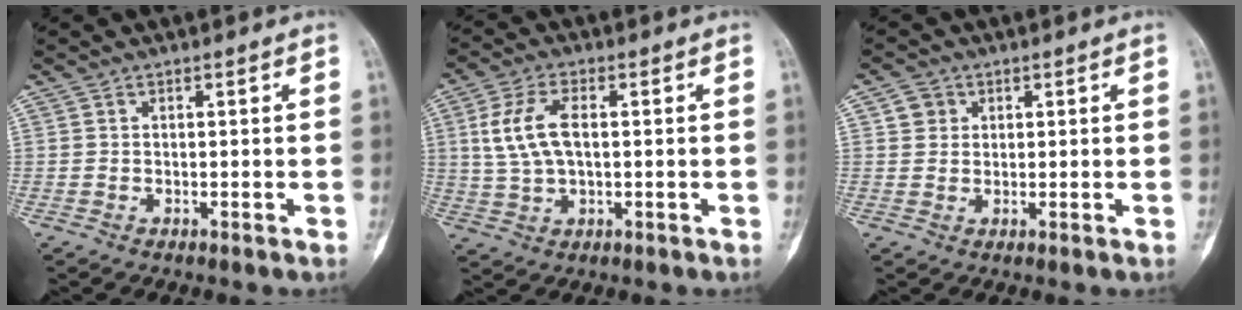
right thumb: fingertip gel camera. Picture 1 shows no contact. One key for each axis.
{"total": 8.8, "fx": 1.2, "fy": 4.6, "fz": 7.4, "tx": -0.158, "ty": 0.011, "tz": 0.029}
{"total": 2.9, "fx": 1.0, "fy": 2.6, "fz": 0.7, "tx": 0.004, "ty": -0.002, "tz": 0.015}